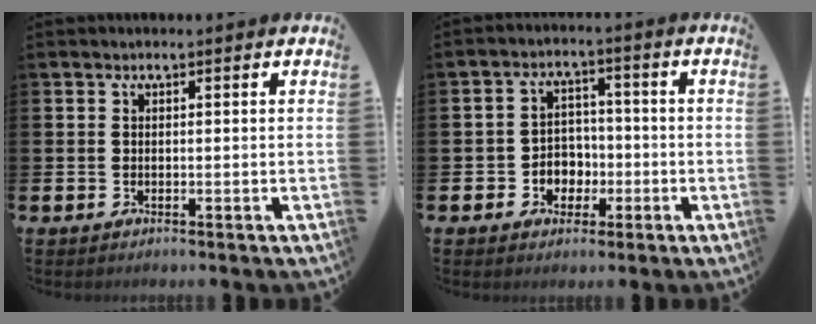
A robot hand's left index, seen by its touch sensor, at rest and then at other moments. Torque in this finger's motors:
{"motor_torque": [0.41, -0.13, 0.08, 0.07]}